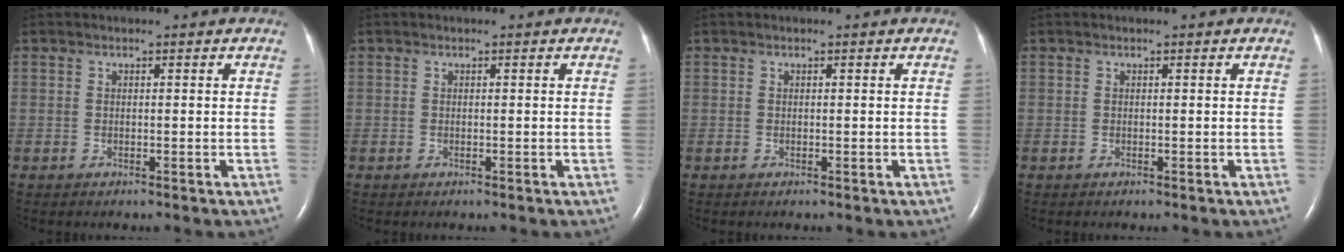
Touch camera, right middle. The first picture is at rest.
{"total": 0.0}
{"total": 0.0}
{"total": 0.0}